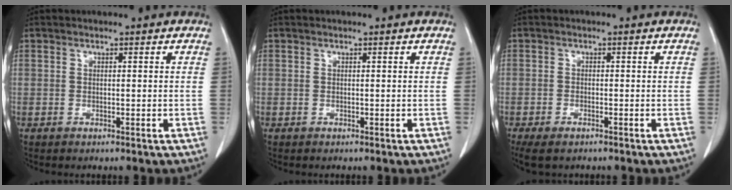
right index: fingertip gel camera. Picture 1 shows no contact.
{"total": 0.0}
{"total": 4.6, "force": [-3.4, 1.9, 2.5], "torque": [-0.043, -0.010, -0.052]}